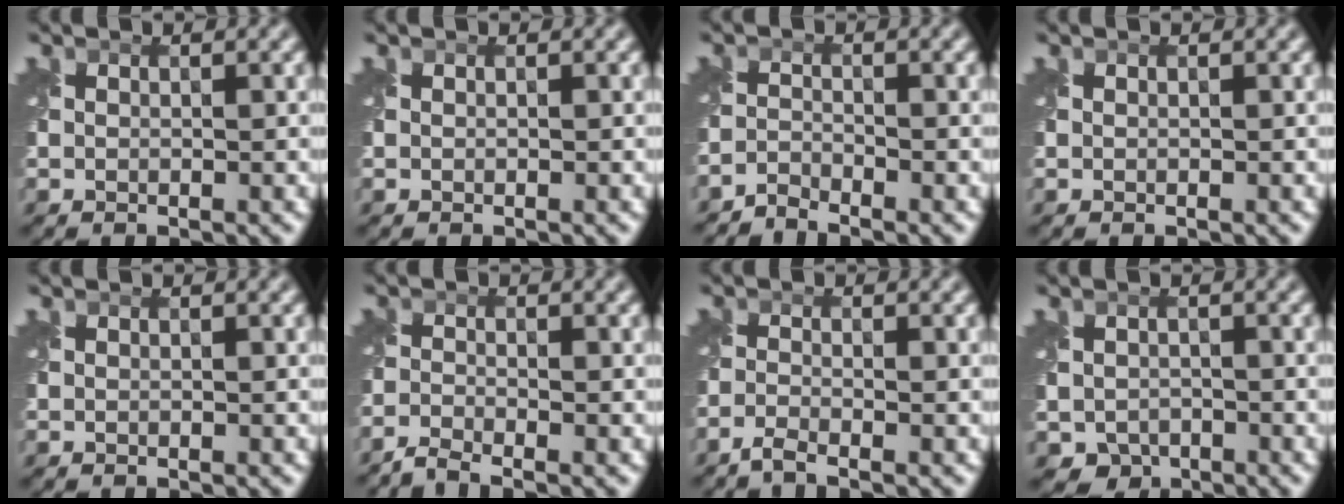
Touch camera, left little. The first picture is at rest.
{"total": 0.0}
{"total": 1.9, "force": [-1.9, 0.0, 0.1], "torque": [-0.001, -0.003, -0.049]}
{"total": 0.0}
{"total": 0.0}
{"total": 2.3, "force": [-2.1, 0.1, 0.7], "torque": [-0.016, -0.008, -0.056]}
{"total": 1.7, "force": [-1.5, 0.1, 0.8], "torque": [-0.019, -0.009, -0.041]}
{"total": 3.0, "force": [-1.7, 2.4, 0.8], "torque": [-0.014, -0.011, -0.030]}